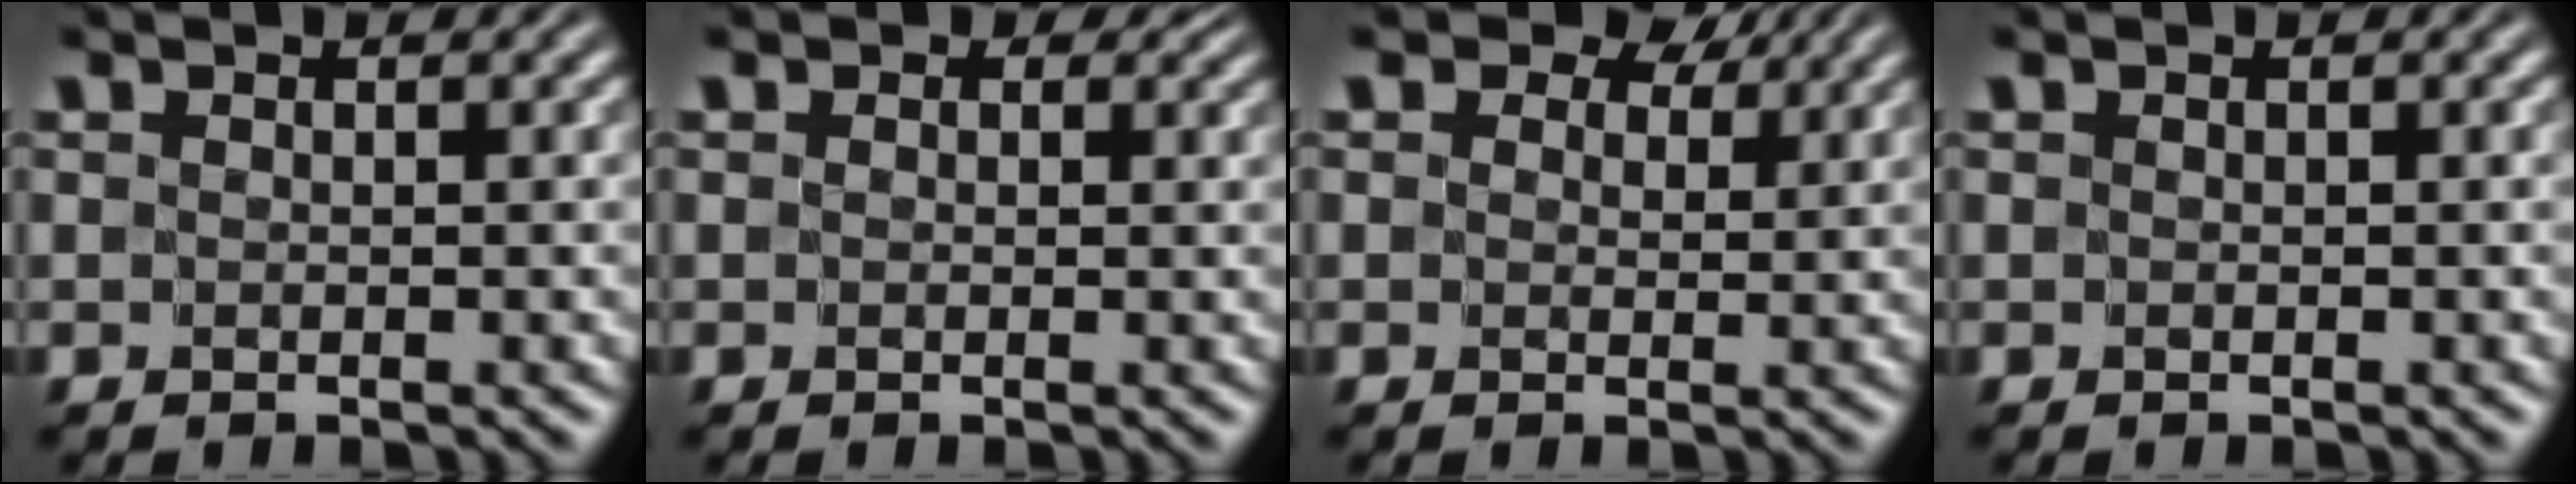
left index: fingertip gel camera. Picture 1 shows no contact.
{"total": 0.7, "force": [0.3, 0.6, 0.3], "torque": [-0.002, 0.000, -0.001]}
{"total": 4.2, "force": [2.8, 2.3, 2.2], "torque": [-0.029, 0.003, 0.021]}
{"total": 0.0}